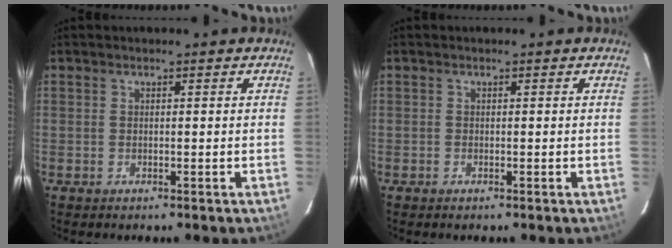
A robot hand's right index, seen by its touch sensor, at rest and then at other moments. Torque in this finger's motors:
{"motor_torque": [0.09, -0.07, -0.01, 0.01]}